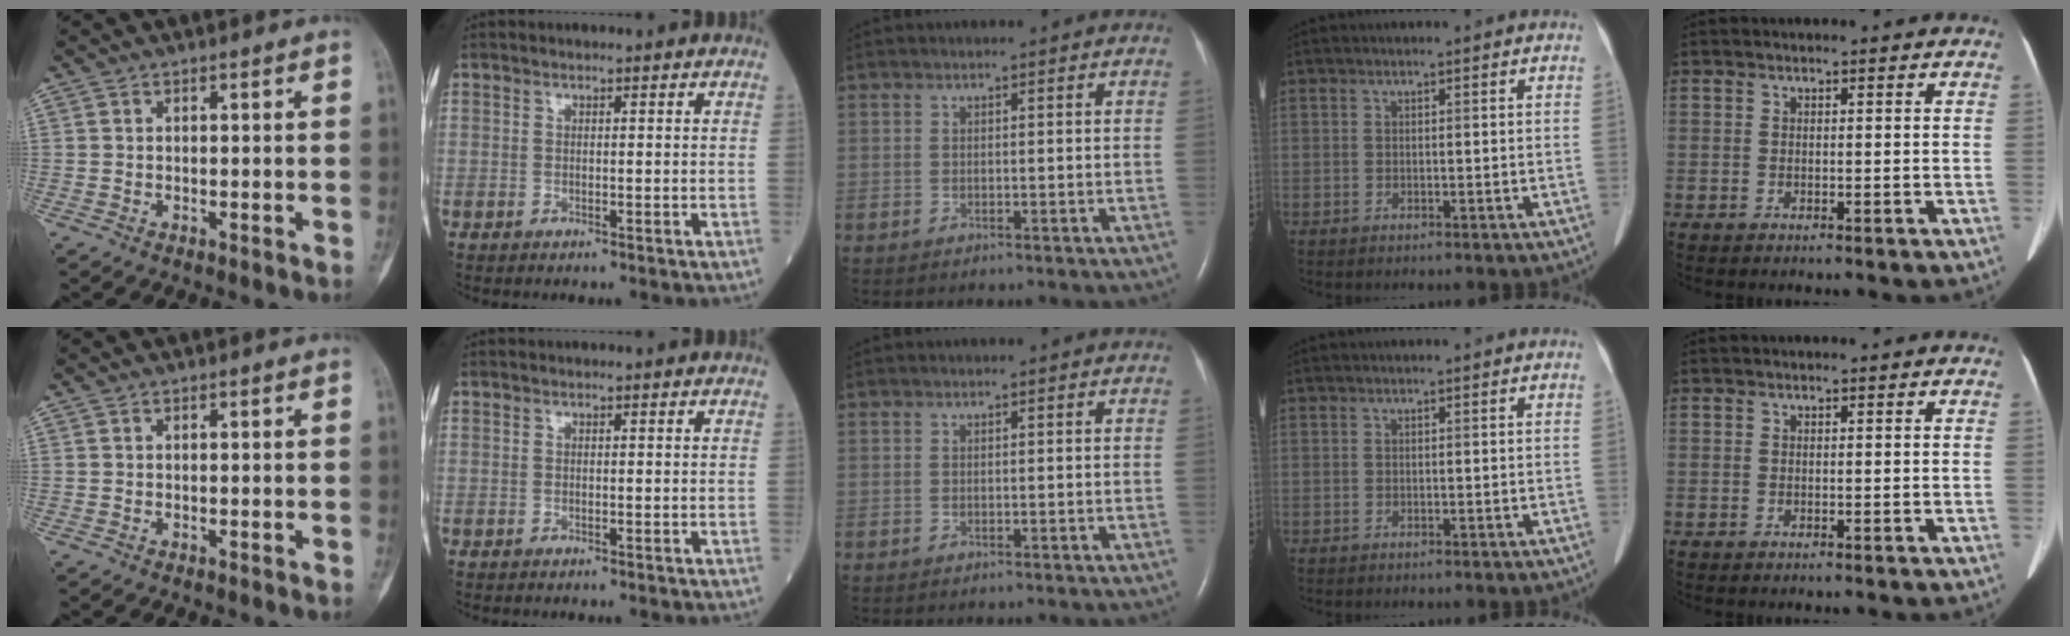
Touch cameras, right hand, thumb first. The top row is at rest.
{}